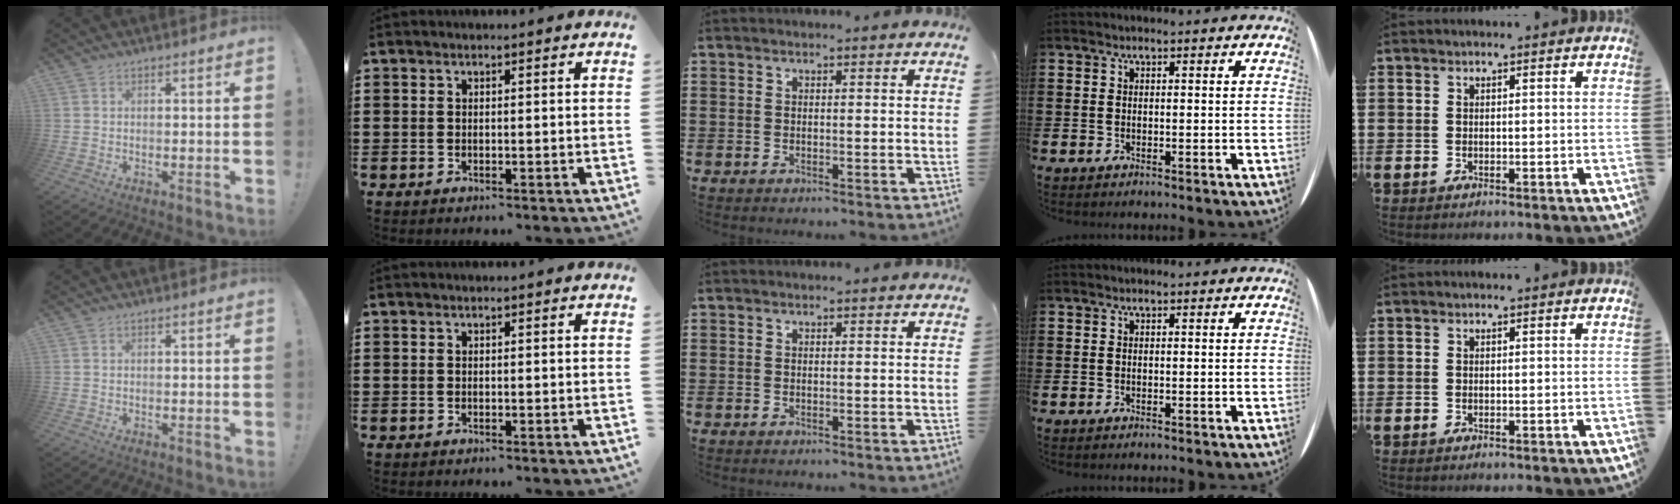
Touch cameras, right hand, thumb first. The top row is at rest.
{}